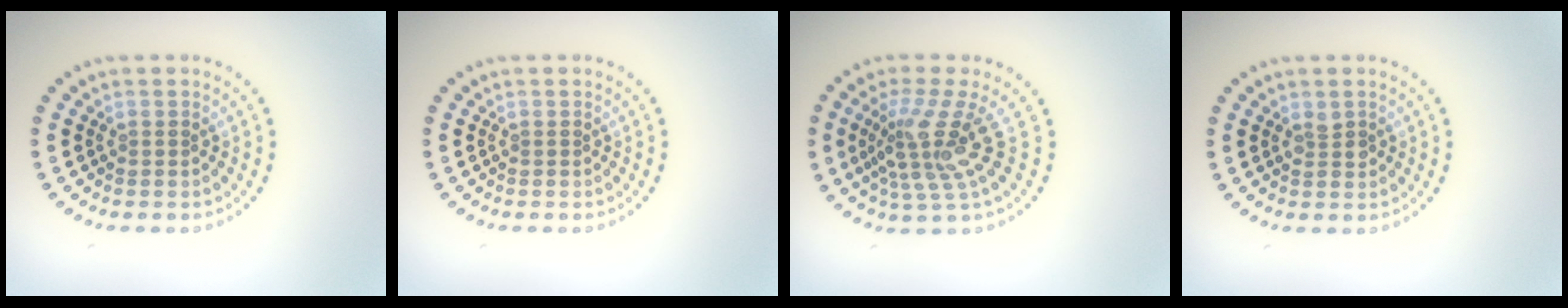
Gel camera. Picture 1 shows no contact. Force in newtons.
{"total": 0.0}
{"total": 4.7, "press": 3.2, "slide": 3.4}
{"total": 0.9, "press": 0.9, "slide": 0.2}